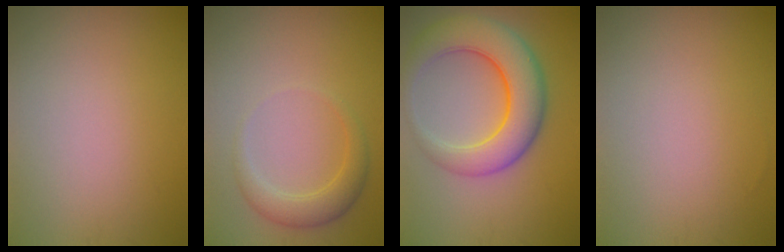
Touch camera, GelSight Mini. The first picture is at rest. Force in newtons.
{"total": 2.7, "press": 2.7, "slide": 0.1}
{"total": 8.1, "press": 8.1, "slide": 0.4}
{"total": 0.0}